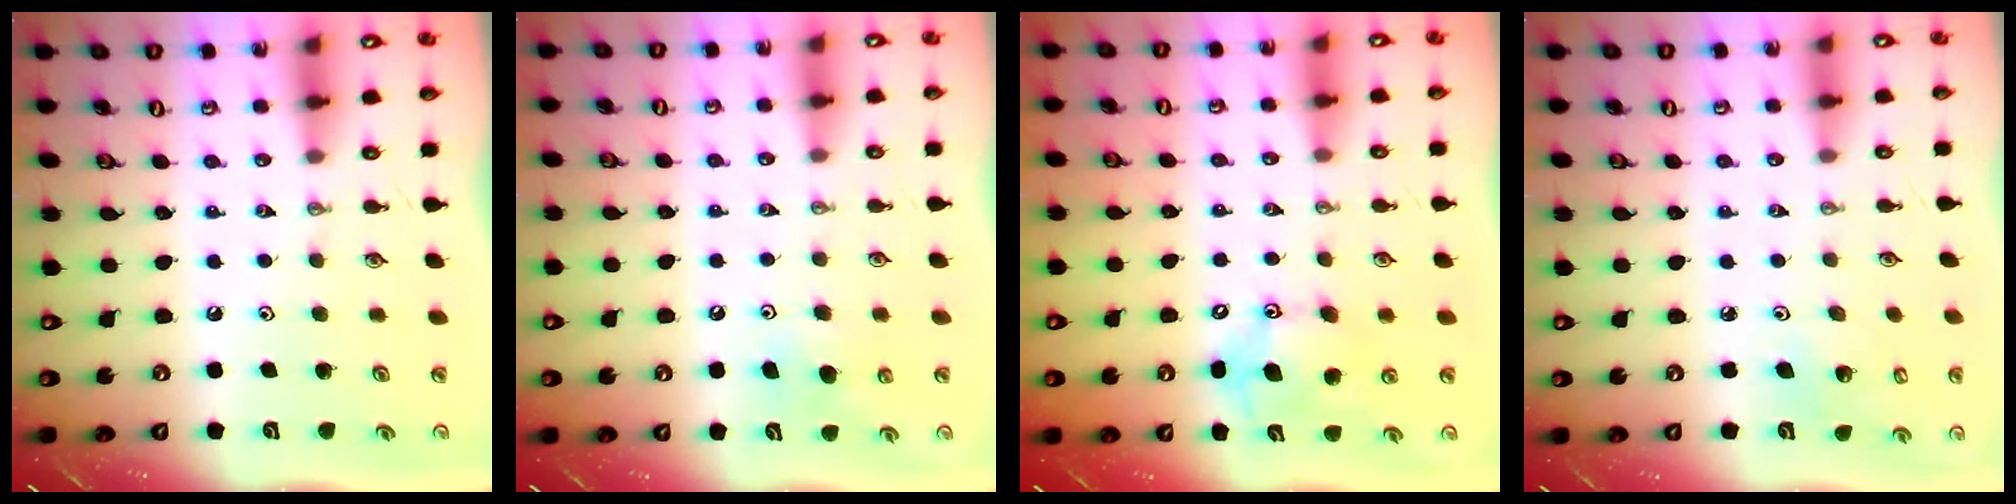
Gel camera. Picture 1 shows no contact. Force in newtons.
{"total": 5.3, "press": 5.0, "slide": 1.7}
{"total": 11.6, "press": 11.2, "slide": 2.8}
{"total": 5.3, "press": 4.9, "slide": 1.8}